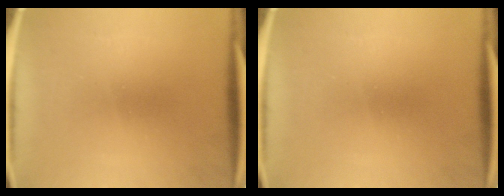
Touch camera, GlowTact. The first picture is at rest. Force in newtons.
{"total": 0.0}